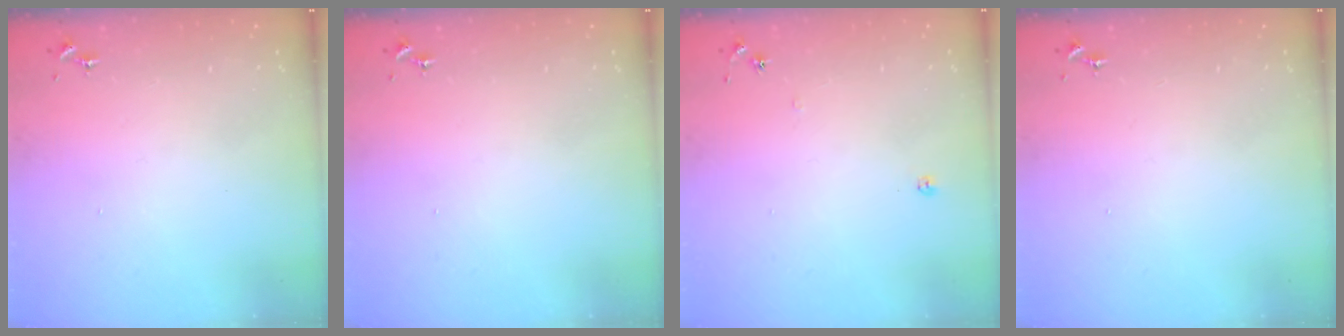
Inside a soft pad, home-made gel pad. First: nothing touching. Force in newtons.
{"total": 0.0}
{"total": 6.1, "press": 6.1, "slide": 0.5}
{"total": 0.0}